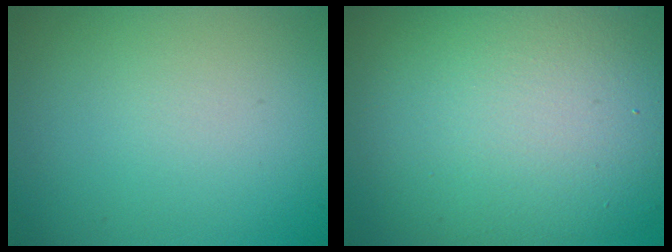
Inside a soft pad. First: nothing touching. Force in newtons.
{"total": 13.0, "press": 12.9, "slide": 1.0}